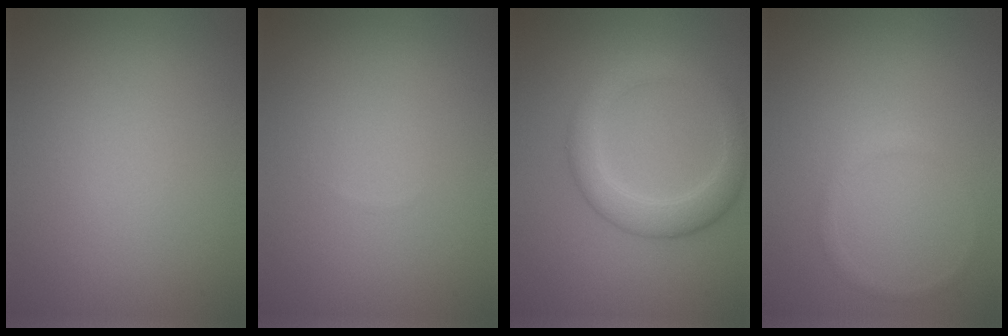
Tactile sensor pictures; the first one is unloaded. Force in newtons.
{"total": 0.0}
{"total": 4.1, "press": 4.1, "slide": 0.3}
{"total": 0.8, "press": 0.8, "slide": 0.0}